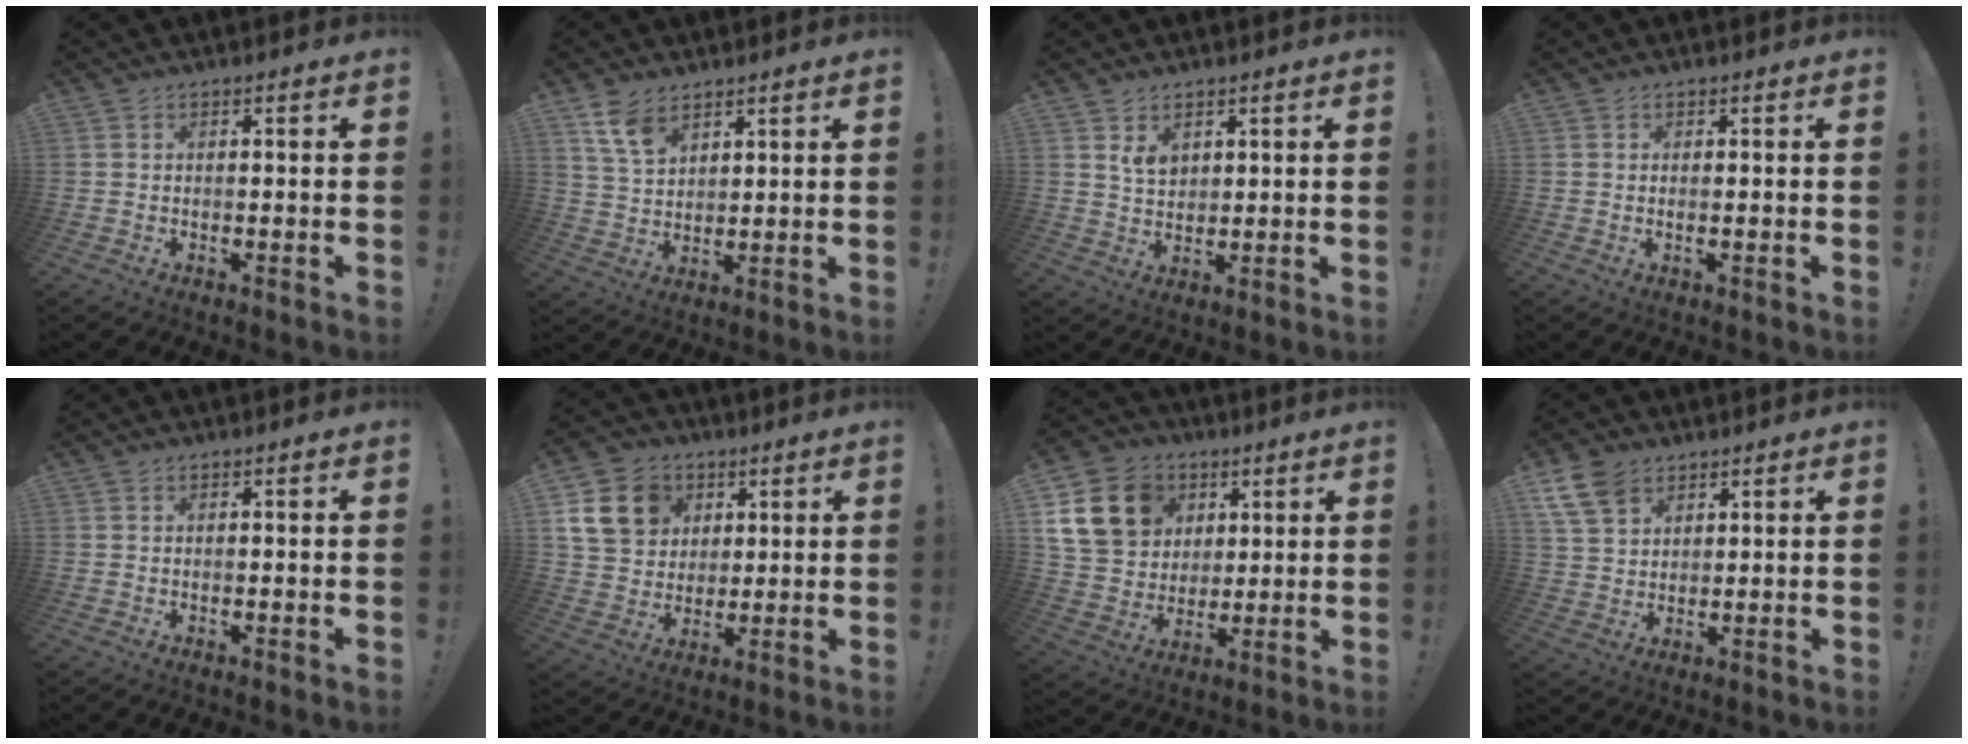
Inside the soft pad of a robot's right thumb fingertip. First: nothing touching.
{"total": 8.1, "force": [5.5, 4.4, 4.1], "torque": [-0.071, -0.027, 0.106]}
{"total": 4.6, "force": [2.3, 3.3, 2.2], "torque": [-0.022, -0.013, 0.040]}
{"total": 1.0, "force": [0.2, 0.0, 0.9], "torque": [-0.014, -0.003, 0.002]}
{"total": 0.0}
{"total": 14.7, "force": [5.7, 12.0, 6.4], "torque": [-0.101, -0.014, 0.121]}
{"total": 18.4, "force": [6.7, 14.7, 8.6], "torque": [-0.140, -0.015, 0.148]}
{"total": 9.1, "force": [5.7, 5.7, 4.2], "torque": [-0.084, -0.025, 0.113]}